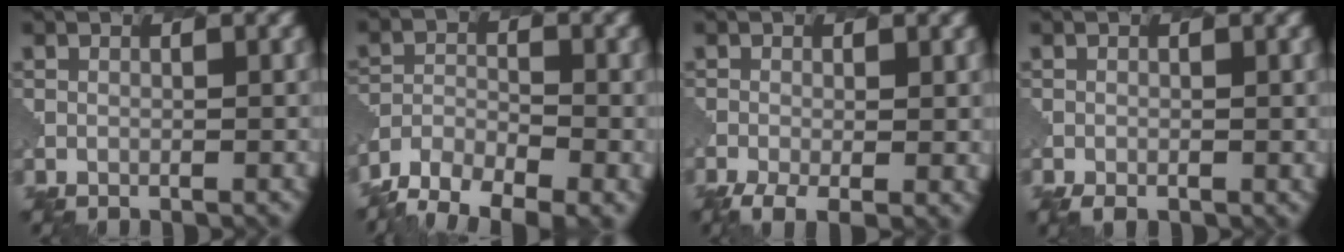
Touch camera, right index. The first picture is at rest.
{"total": 7.2, "force": [-5.3, 3.0, 3.8], "torque": [-0.070, -0.009, -0.098]}
{"total": 4.1, "force": [-1.7, 1.6, 3.3], "torque": [-0.060, -0.007, -0.026]}
{"total": 2.2, "force": [-1.2, 1.3, 1.4], "torque": [-0.020, -0.003, -0.014]}